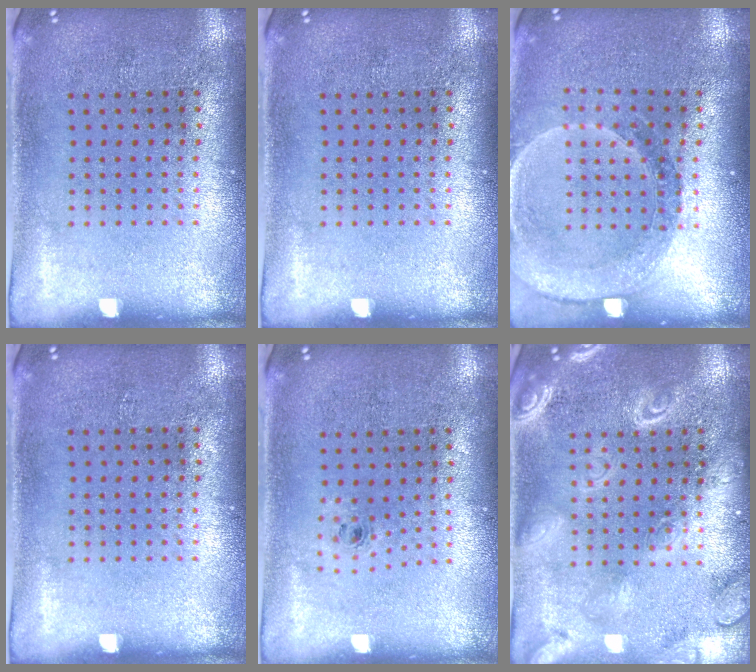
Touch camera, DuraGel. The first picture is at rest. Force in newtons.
{"total": 0.0}
{"total": 1.4, "press": 1.4, "slide": 0.1}
{"total": 0.0}
{"total": 0.7, "press": 0.3, "slide": 0.6}
{"total": 3.0, "press": 3.0, "slide": 0.3}